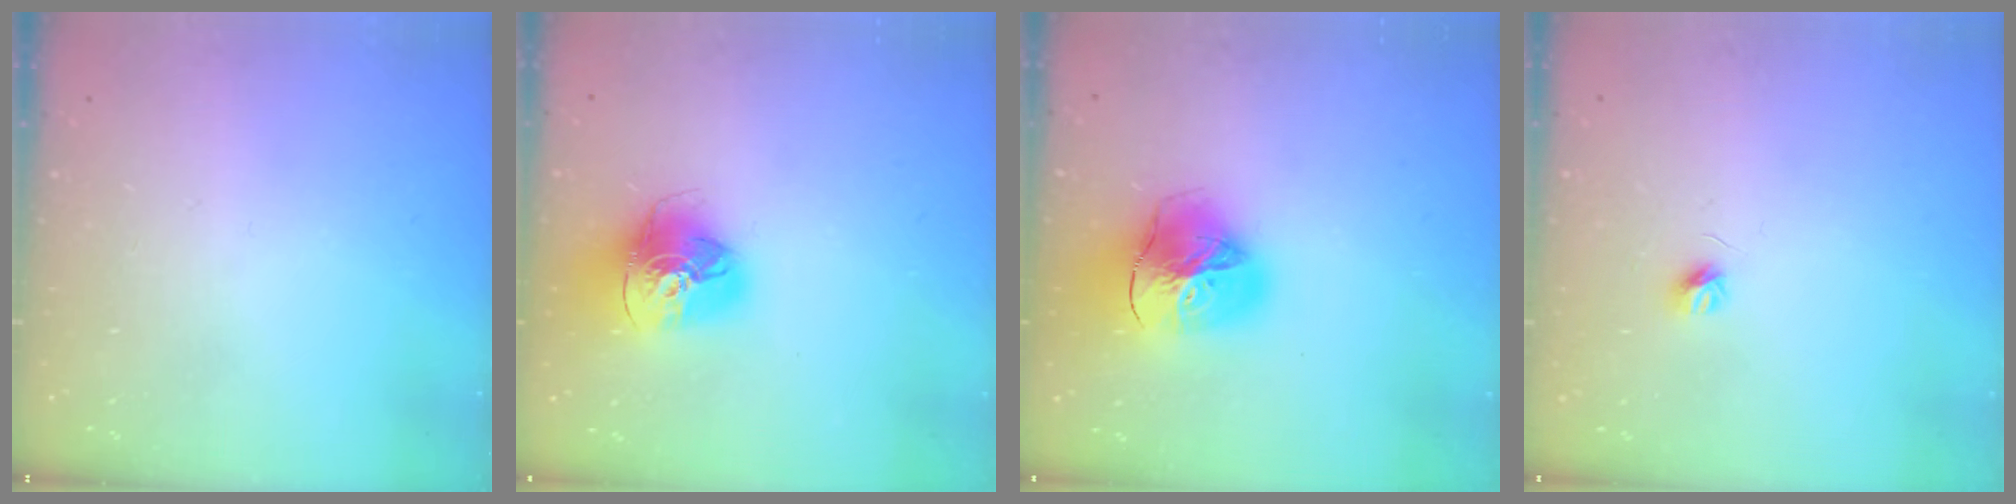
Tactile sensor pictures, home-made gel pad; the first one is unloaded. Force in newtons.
{"total": 15.3, "press": 15.3, "slide": 1.5}
{"total": 23.3, "press": 23.2, "slide": 2.4}
{"total": 3.6, "press": 3.6, "slide": 0.4}